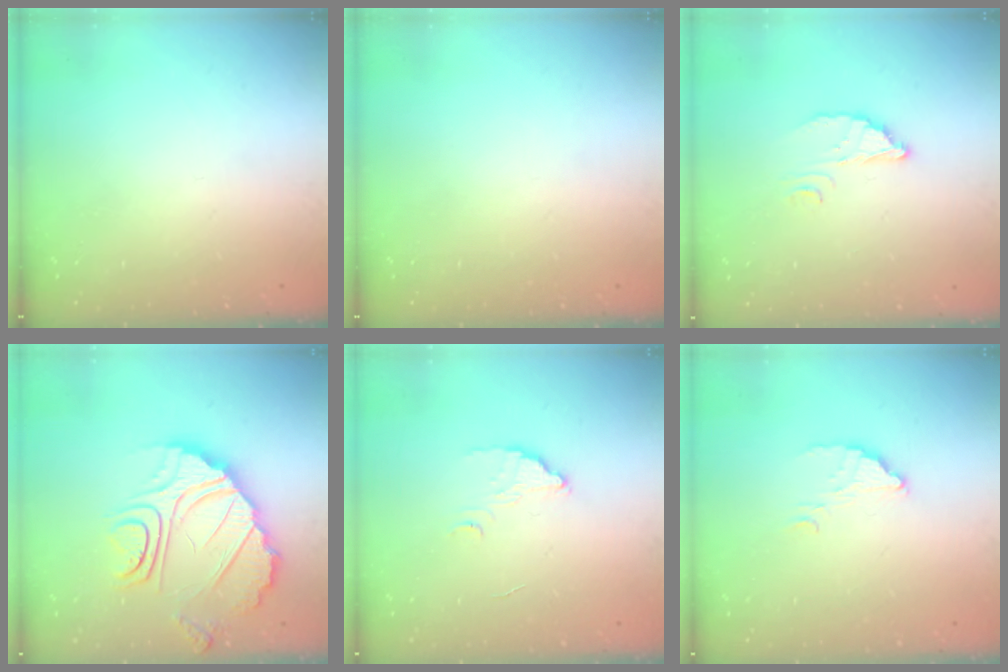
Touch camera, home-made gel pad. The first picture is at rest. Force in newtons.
{"total": 0.0}
{"total": 3.7, "press": 3.7, "slide": 0.2}
{"total": 14.3, "press": 14.2, "slide": 1.3}
{"total": 3.8, "press": 3.8, "slide": 0.1}
{"total": 3.1, "press": 3.1, "slide": 0.1}